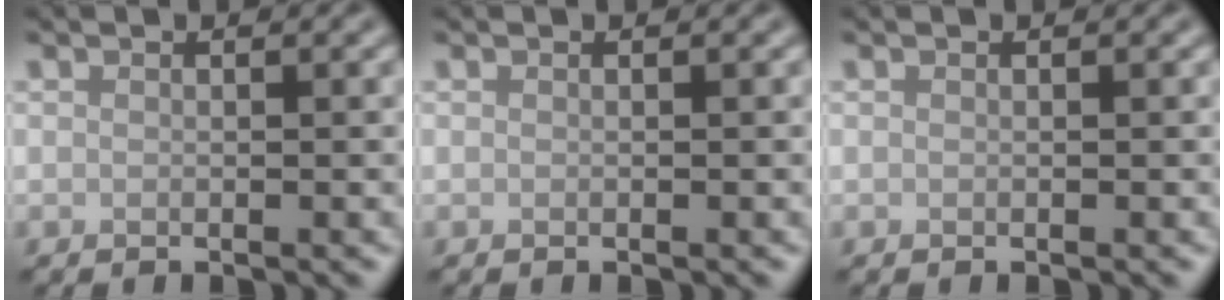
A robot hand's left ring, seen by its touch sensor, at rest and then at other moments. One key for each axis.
{"total": 0.0}
{"total": 0.0}